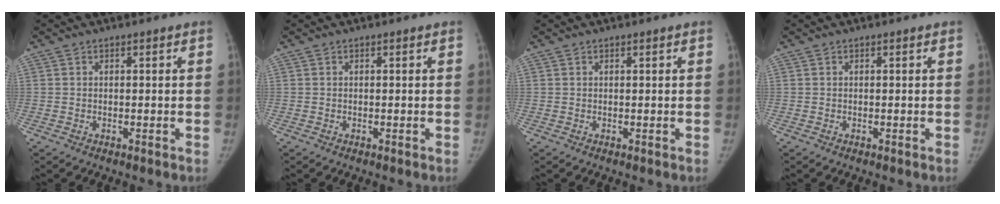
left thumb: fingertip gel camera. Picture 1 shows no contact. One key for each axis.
{"total": 0.0}
{"total": 0.0}
{"total": 0.0}